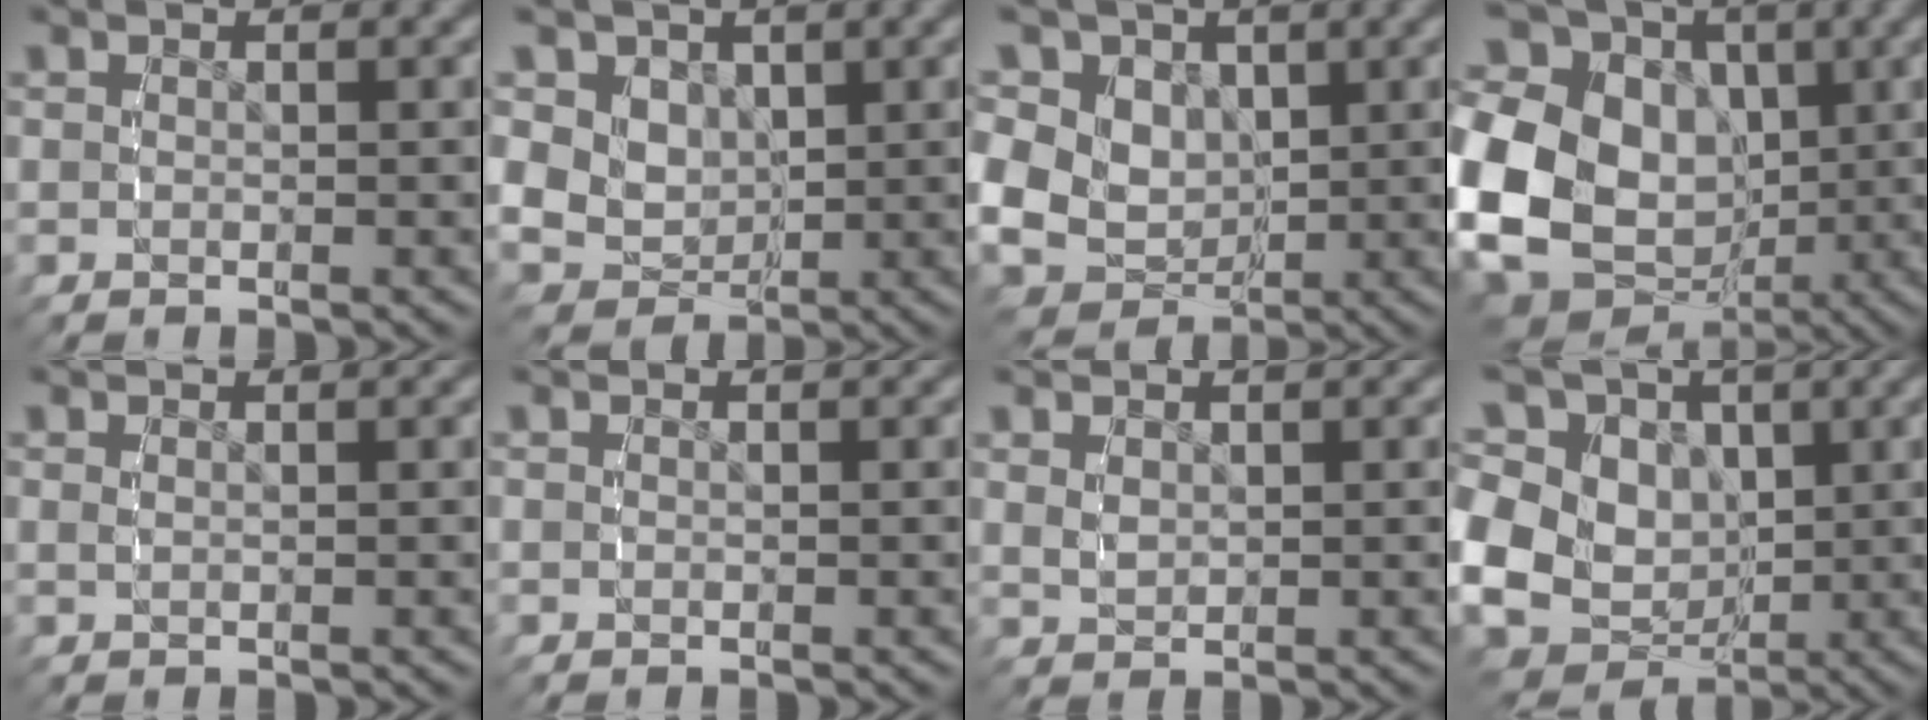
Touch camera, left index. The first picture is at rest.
{"total": 10.5, "force": [0.7, 9.4, 4.6], "torque": [-0.139, -0.045, 0.022]}
{"total": 15.2, "force": [0.8, 13.5, 7.0], "torque": [-0.179, -0.041, 0.012]}
{"total": 20.3, "force": [0.4, 17.0, 11.0], "torque": [-0.243, -0.050, 0.008]}
{"total": 0.0}
{"total": 0.0}
{"total": 1.0, "force": [0.7, 0.6, 0.5], "torque": [-0.016, -0.012, 0.026]}
{"total": 17.3, "force": [0.3, 14.7, 9.2], "torque": [-0.196, -0.040, 0.003]}